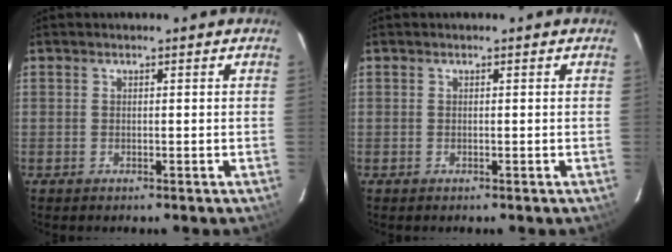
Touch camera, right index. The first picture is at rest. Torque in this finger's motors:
{"motor_torque": [-0.03, 0.03, 0.00, 0.00]}